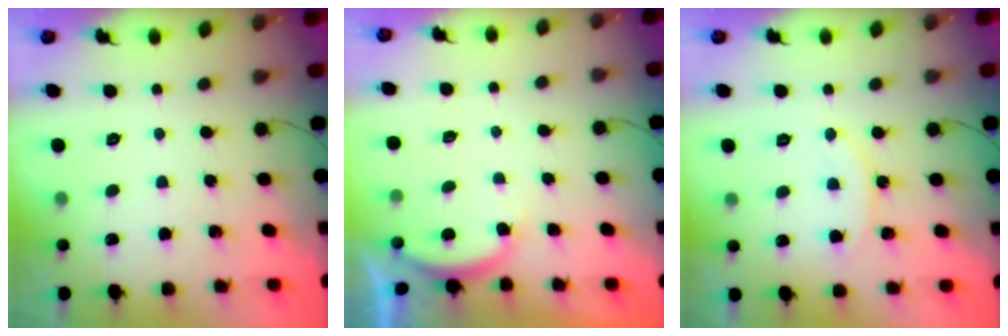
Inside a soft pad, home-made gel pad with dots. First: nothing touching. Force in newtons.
{"total": 2.5, "press": 2.5, "slide": 0.5}
{"total": 8.5, "press": 8.5, "slide": 0.6}